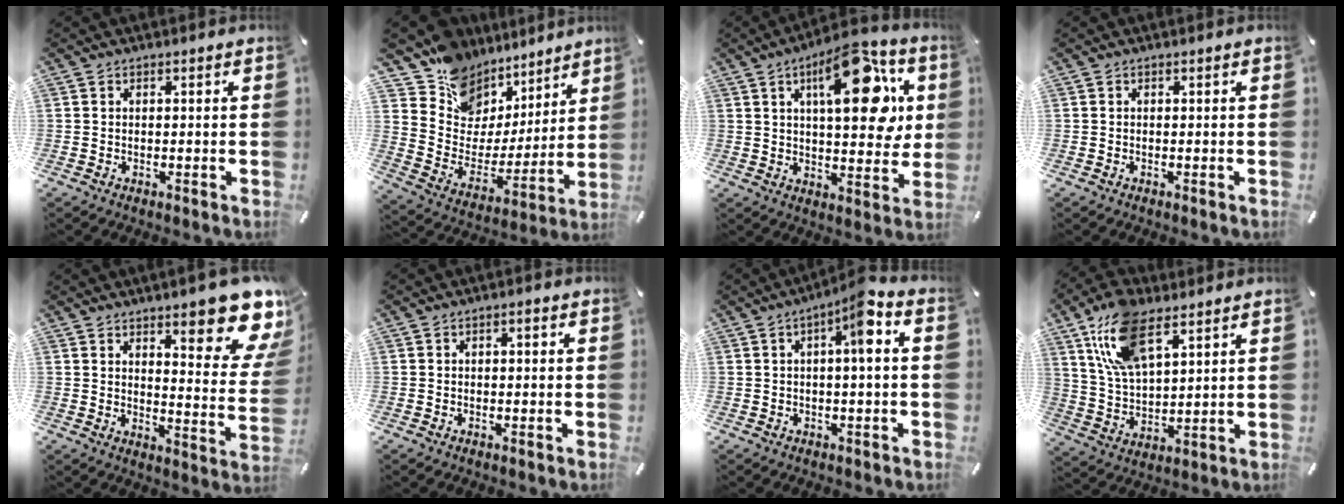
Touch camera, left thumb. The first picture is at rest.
{"total": 13.1, "force": [9.9, 8.6, -0.9], "torque": [-0.003, -0.116, 0.188]}
{"total": 20.2, "force": [7.8, 9.0, 16.4], "torque": [-0.217, -0.026, 0.117]}
{"total": 0.0}
{"total": 16.5, "force": [10.6, 4.8, 11.7], "torque": [-0.140, -0.084, 0.169]}
{"total": 1.3, "force": [0.2, 0.5, 1.2], "torque": [-0.022, 0.004, 0.001]}
{"total": 8.2, "force": [1.8, 1.6, 7.8], "torque": [-0.124, -0.001, 0.024]}
{"total": 14.3, "force": [8.7, 6.5, 9.3], "torque": [-0.210, -0.021, 0.160]}